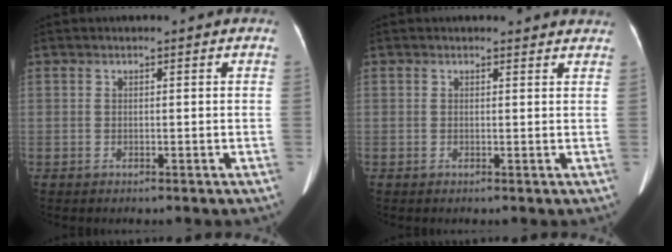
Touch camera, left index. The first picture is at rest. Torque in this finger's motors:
{"motor_torque": [-0.79, -0.26, -0.36, -0.05]}